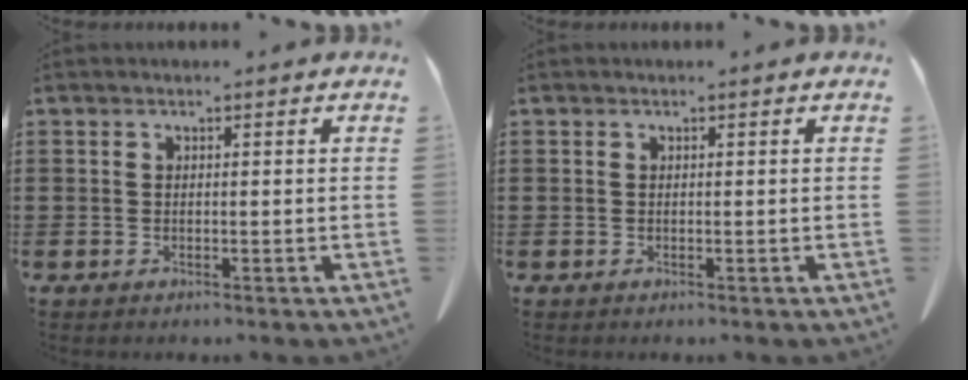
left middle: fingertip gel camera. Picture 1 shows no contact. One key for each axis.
{"total": 0.0}